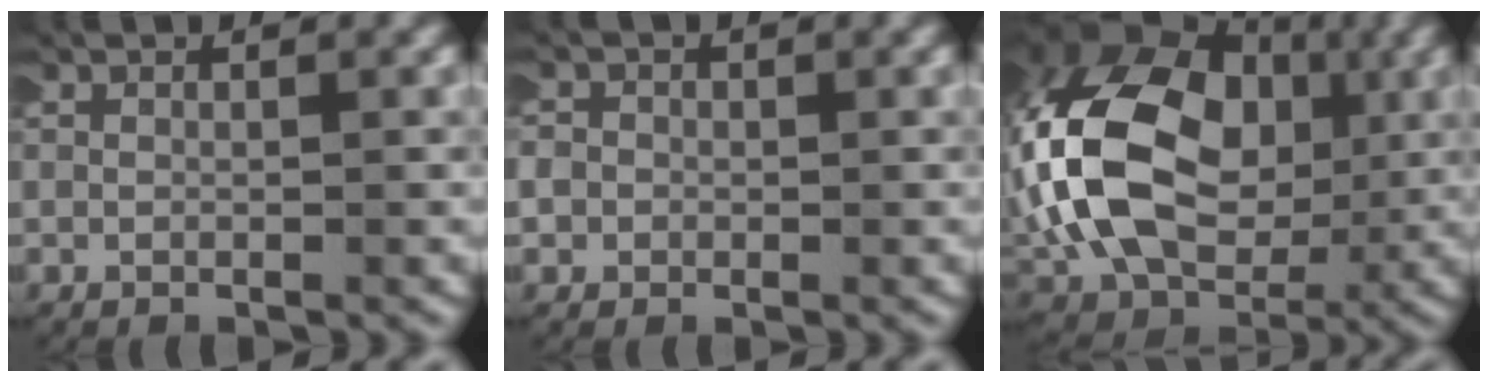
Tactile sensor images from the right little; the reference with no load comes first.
{"total": 3.0, "force": [-0.2, 2.9, 0.6], "torque": [-0.022, 0.004, -0.015]}
{"total": 16.1, "force": [1.7, 11.3, 11.2], "torque": [-0.259, -0.027, 0.037]}